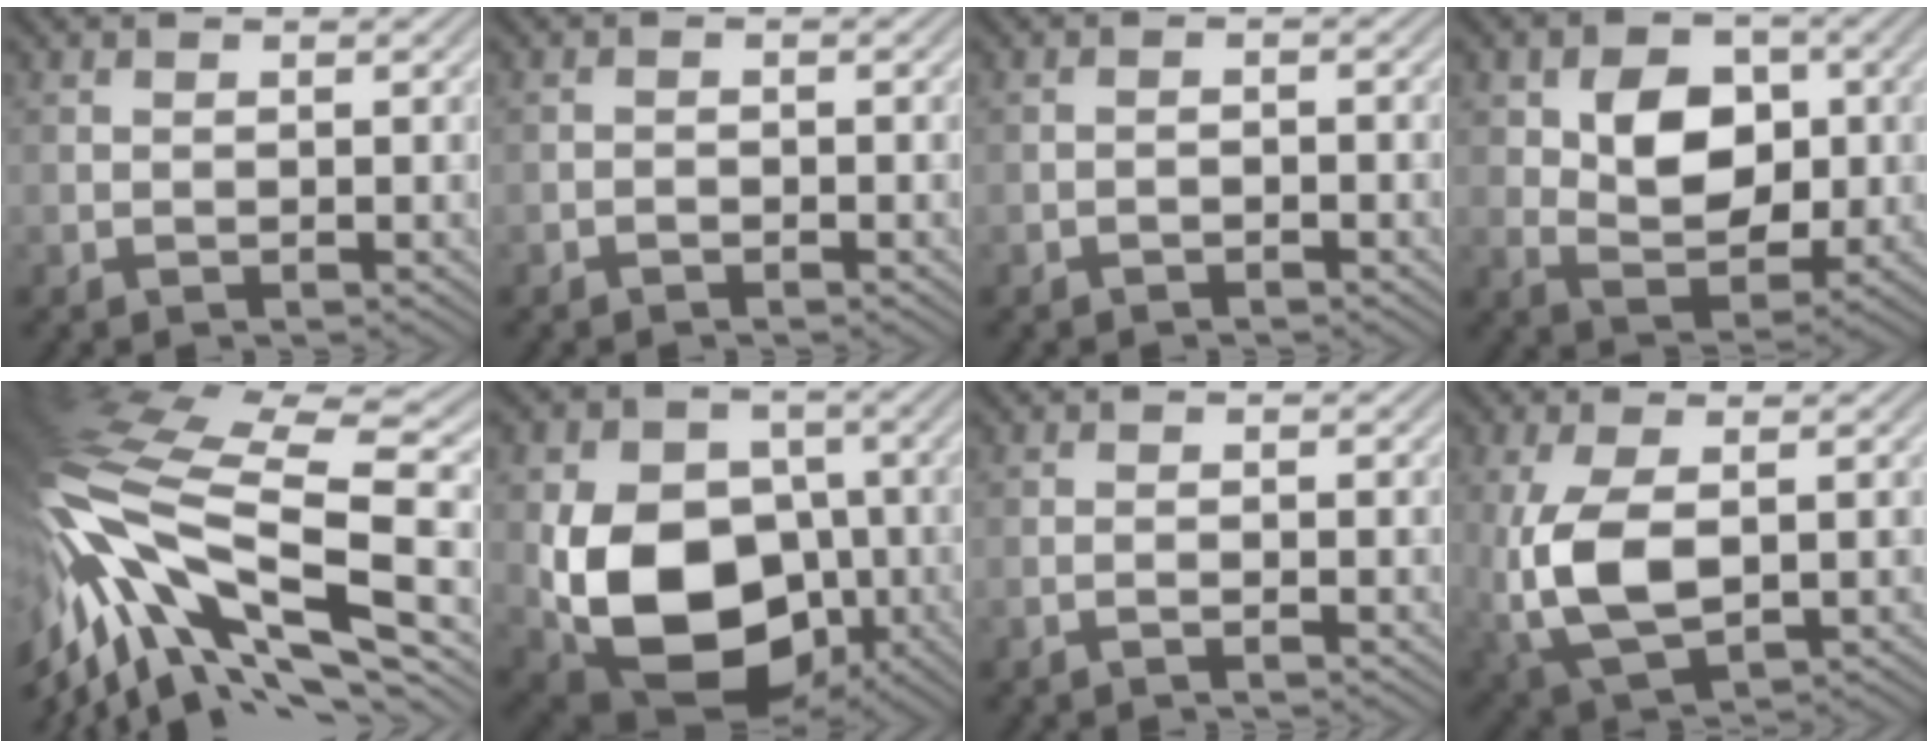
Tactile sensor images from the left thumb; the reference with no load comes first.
{"total": 0.7, "force": [-0.6, 0.3, 0.2], "torque": [0.000, 0.000, -0.012]}
{"total": 1.0, "force": [-0.8, 0.3, 0.5], "torque": [-0.007, 0.003, -0.016]}
{"total": 7.6, "force": [1.1, 5.3, 5.3], "torque": [-0.092, 0.000, 0.014]}
{"total": 18.3, "force": [-3.3, 7.3, 16.5], "torque": [-0.355, -0.020, -0.058]}
{"total": 15.0, "force": [-3.2, 10.9, 9.8], "torque": [-0.193, -0.023, -0.067]}
{"total": 0.9, "force": [-0.7, 0.0, 0.6], "torque": [-0.007, 0.006, -0.019]}
{"total": 9.1, "force": [-0.3, 4.7, 7.7], "torque": [-0.188, -0.009, 0.001]}